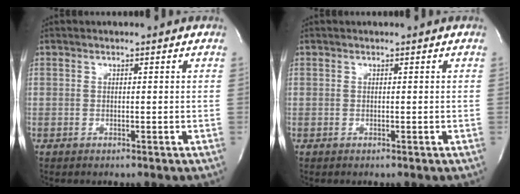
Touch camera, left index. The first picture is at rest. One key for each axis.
{"total": 0.0}